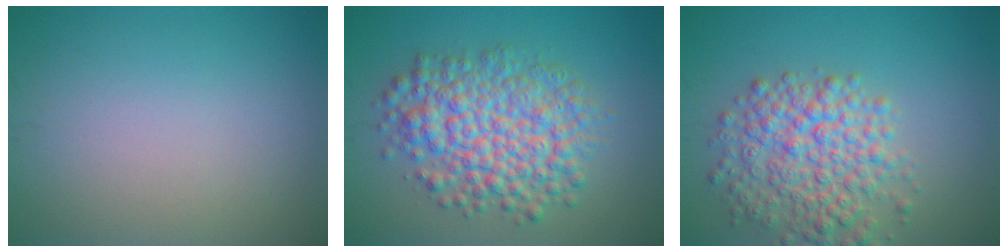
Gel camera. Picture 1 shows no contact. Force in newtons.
{"total": 7.7, "press": 7.7, "slide": 0.1}
{"total": 6.1, "press": 6.1, "slide": 0.2}